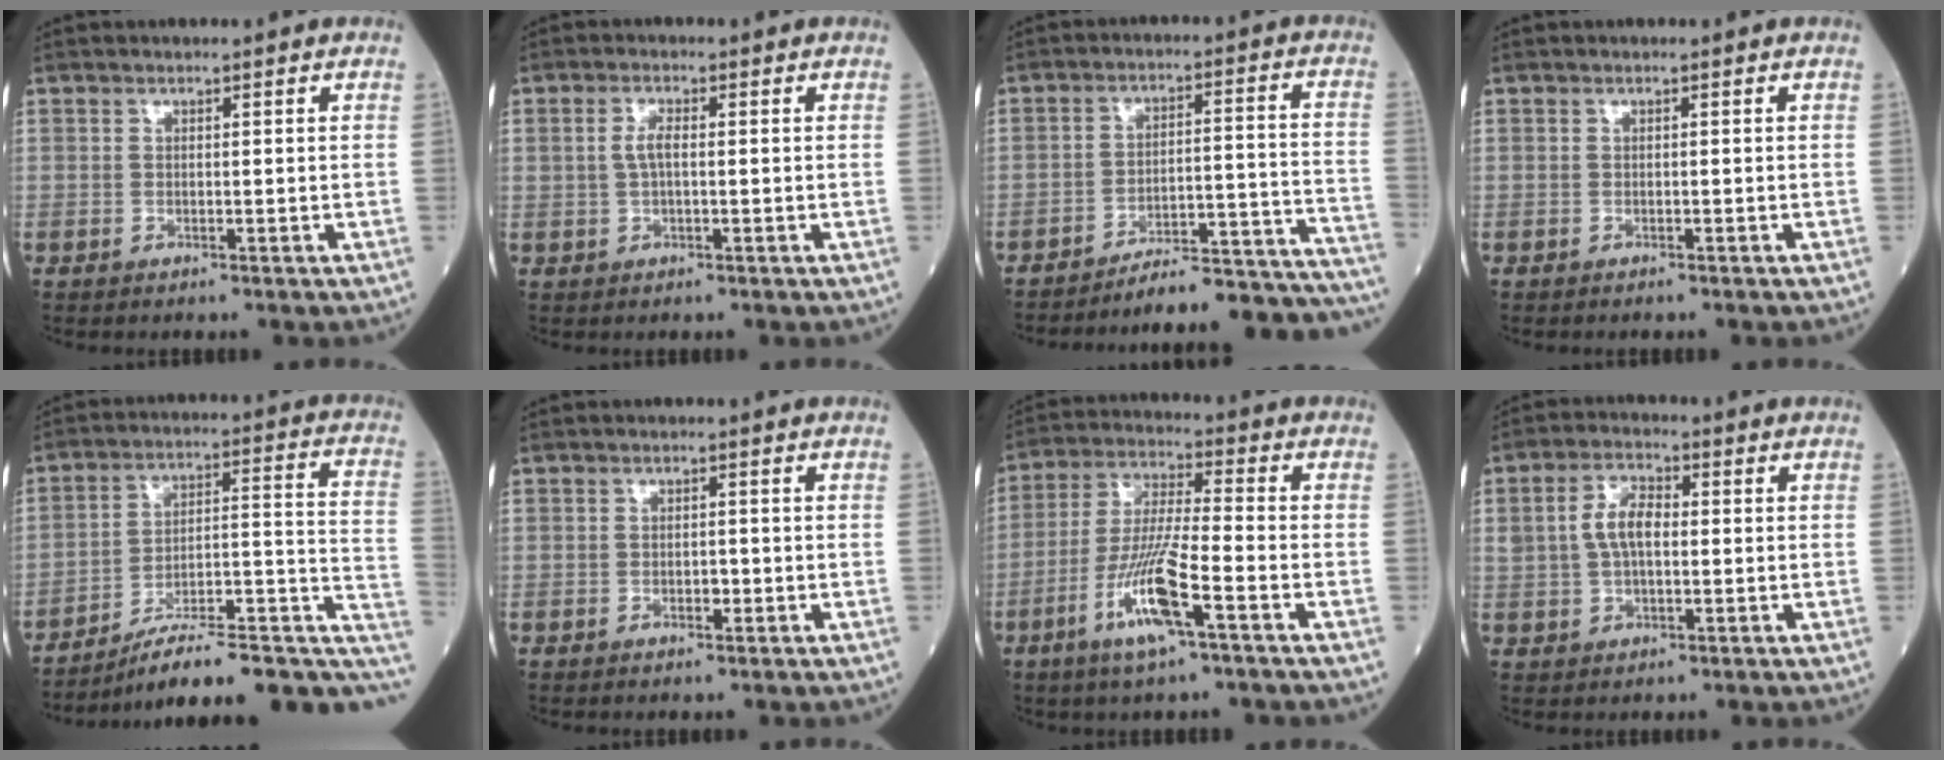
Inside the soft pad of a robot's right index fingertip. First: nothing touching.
{"total": 2.6, "force": [0.2, 0.9, 2.4], "torque": [-0.051, 0.007, 0.005]}
{"total": 21.3, "force": [-20.8, 0.0, 4.5], "torque": [-0.009, 0.017, -0.276]}
{"total": 0.7, "force": [-0.7, 0.0, 0.3], "torque": [-0.003, 0.000, -0.010]}
{"total": 19.5, "force": [-12.6, 4.8, 14.1], "torque": [-0.129, 0.054, -0.178]}
{"total": 1.4, "force": [-0.6, 0.7, 1.1], "torque": [-0.015, 0.002, -0.009]}
{"total": 11.1, "force": [-5.0, 0.7, 9.9], "torque": [-0.197, -0.011, -0.098]}
{"total": 5.8, "force": [0.4, 3.0, 4.9], "torque": [-0.101, 0.014, 0.007]}